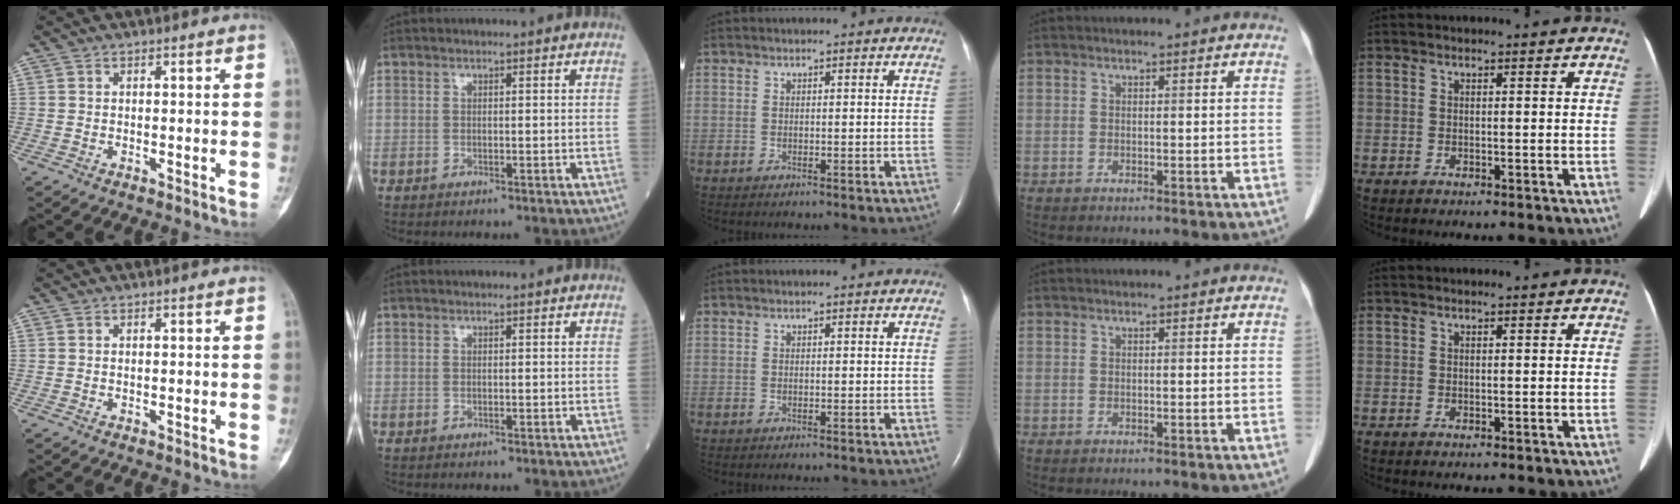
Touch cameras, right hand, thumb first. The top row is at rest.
{}